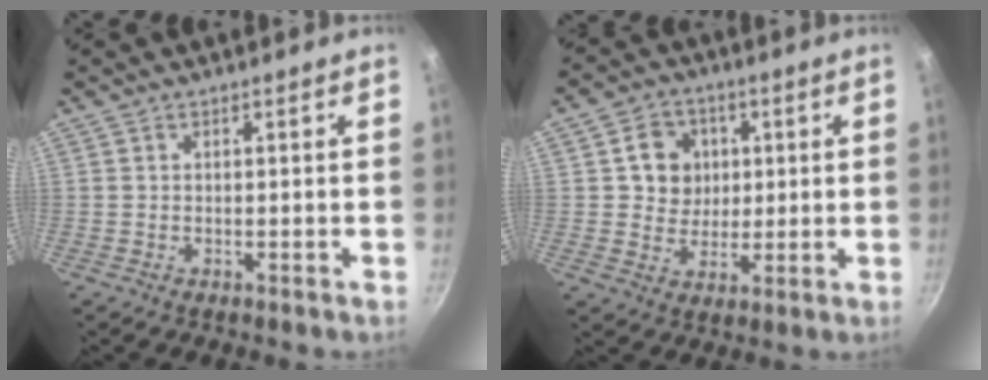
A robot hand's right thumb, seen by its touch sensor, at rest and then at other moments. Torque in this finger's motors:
{"motor_torque": [0.38, 1.59, -0.15, 0.15, 0.01]}